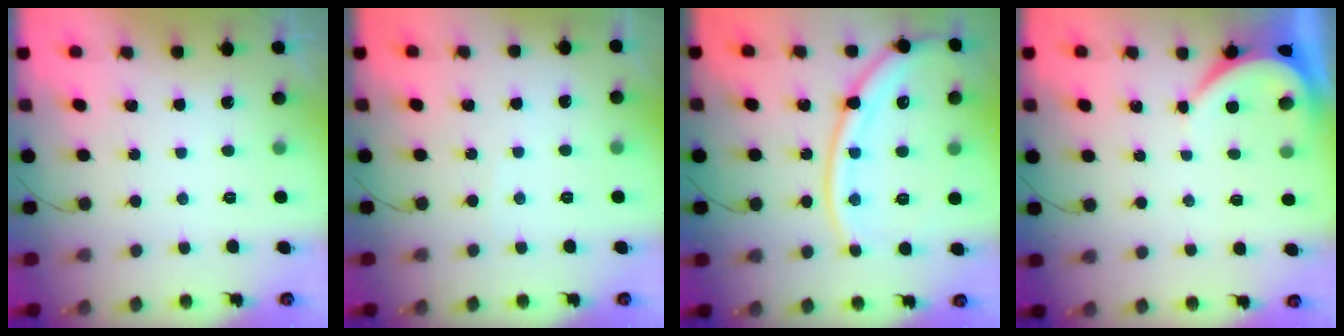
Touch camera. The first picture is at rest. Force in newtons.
{"total": 2.3, "press": 2.2, "slide": 0.3}
{"total": 16.7, "press": 16.6, "slide": 1.8}
{"total": 3.9, "press": 3.9, "slide": 0.6}